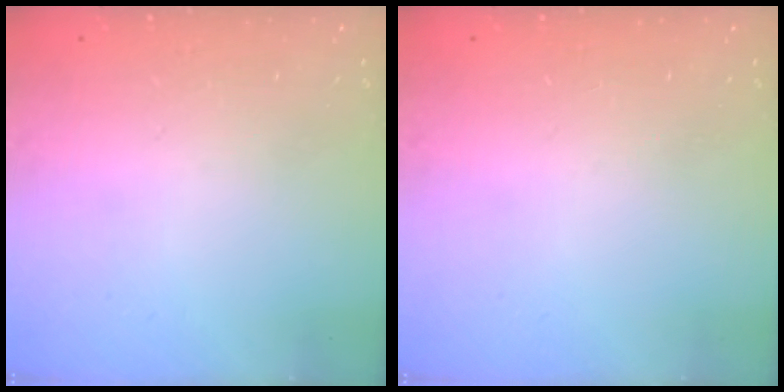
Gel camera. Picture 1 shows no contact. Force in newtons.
{"total": 0.0}